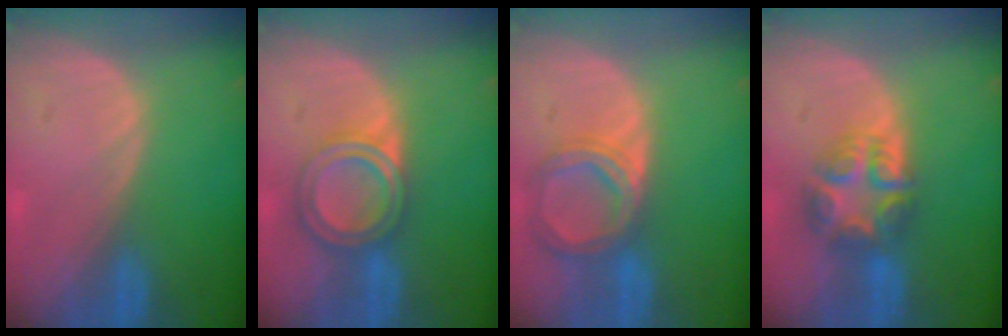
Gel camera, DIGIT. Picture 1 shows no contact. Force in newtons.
{"total": 6.5, "press": 5.8, "slide": 2.9}
{"total": 6.7, "press": 6.1, "slide": 2.7}
{"total": 7.6, "press": 6.6, "slide": 3.7}